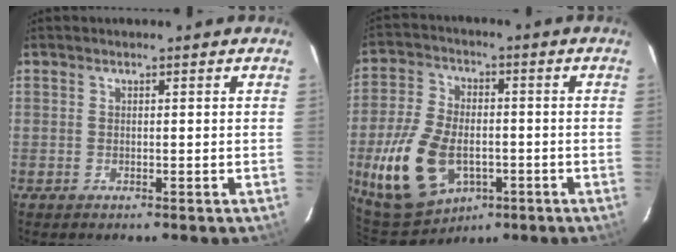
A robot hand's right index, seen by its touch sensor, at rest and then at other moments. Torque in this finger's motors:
{"motor_torque": [1.30, -0.85, 1.01, 0.21]}